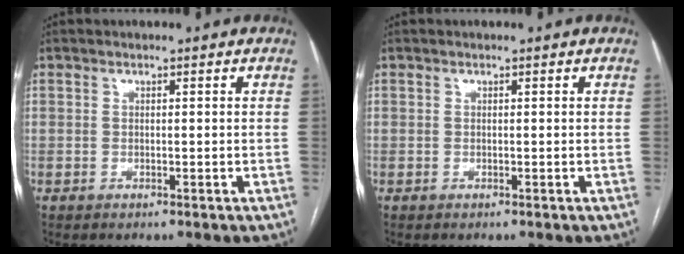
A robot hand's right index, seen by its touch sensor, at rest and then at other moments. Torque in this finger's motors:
{"motor_torque": [-0.02, 0.02, 0.00, 0.00]}